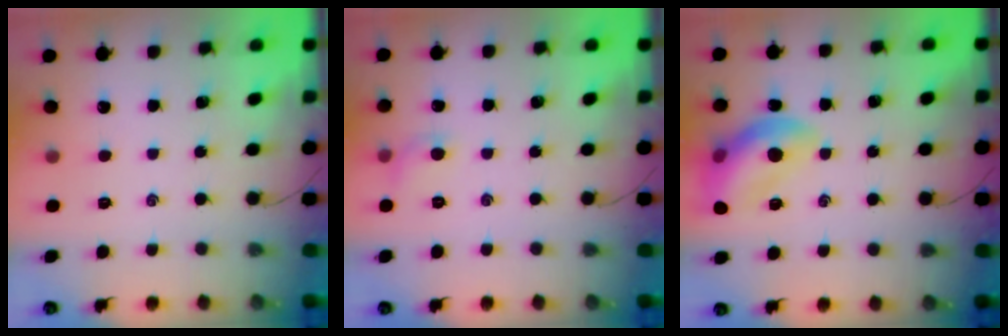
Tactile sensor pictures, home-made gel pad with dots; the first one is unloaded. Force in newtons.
{"total": 5.0, "press": 4.8, "slide": 1.6}
{"total": 14.3, "press": 14.3, "slide": 1.1}